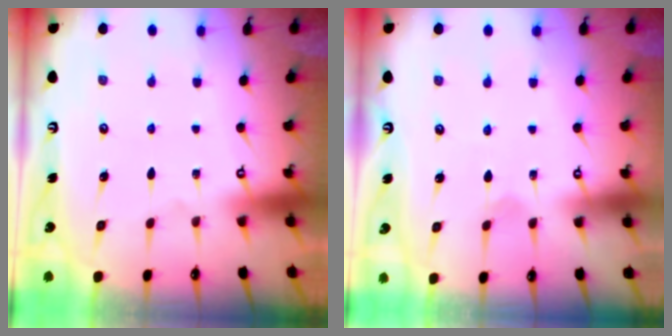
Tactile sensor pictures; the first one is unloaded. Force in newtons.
{"total": 2.0, "press": 2.0, "slide": 0.1}